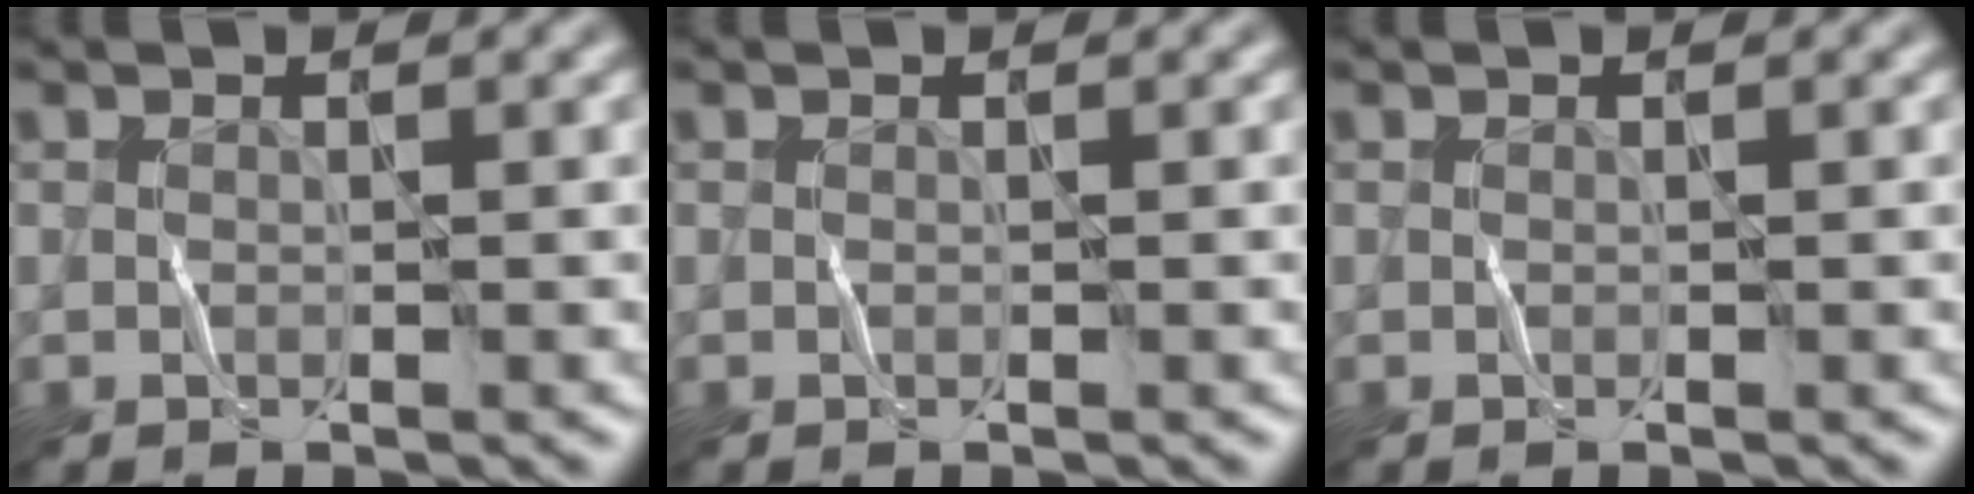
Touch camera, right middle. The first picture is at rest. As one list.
[{"total": 0.0}, {"total": 0.0}]